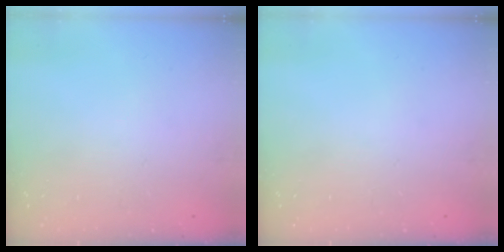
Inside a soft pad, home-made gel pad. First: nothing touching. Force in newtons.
{"total": 0.0}